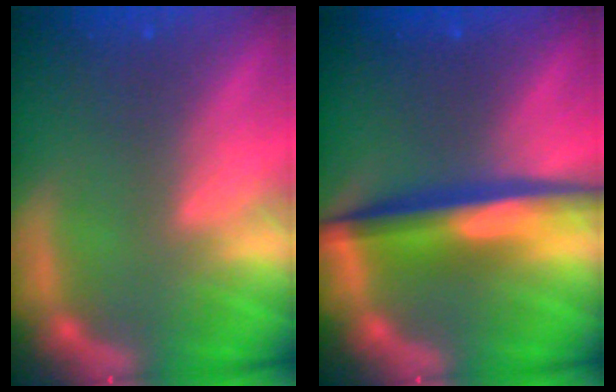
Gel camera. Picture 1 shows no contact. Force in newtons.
{"total": 6.0}